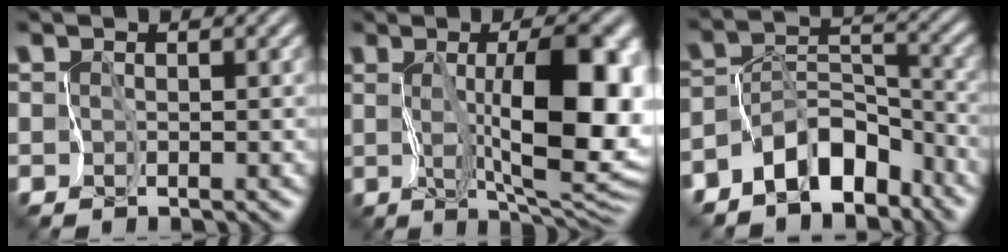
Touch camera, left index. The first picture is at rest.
{"total": 9.9, "force": [0.7, 2.9, 9.4], "torque": [-0.139, 0.000, 0.022]}
{"total": 7.2, "force": [-5.3, 3.7, 3.2], "torque": [-0.040, 0.012, -0.098]}